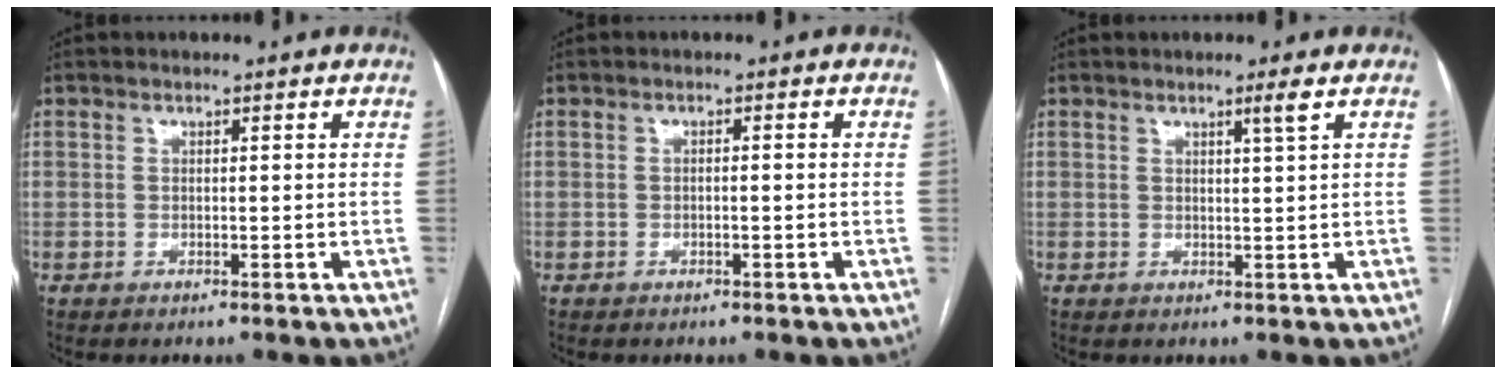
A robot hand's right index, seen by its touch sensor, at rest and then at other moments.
{"total": 0.9, "force": [-0.3, 0.1, 0.9], "torque": [-0.015, 0.003, -0.003]}
{"total": 1.7, "force": [0.9, -0.8, 1.3], "torque": [-0.025, -0.008, 0.019]}